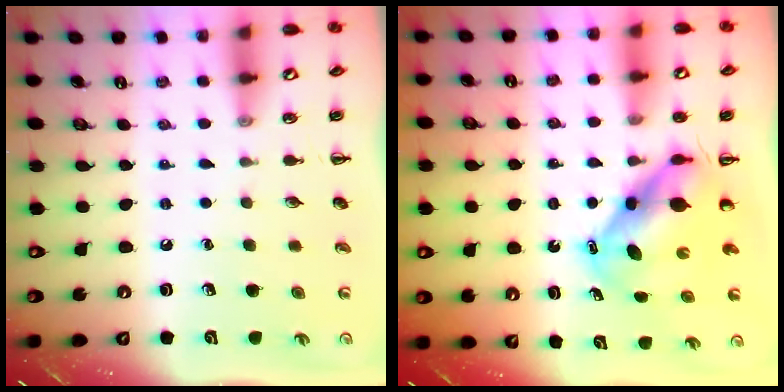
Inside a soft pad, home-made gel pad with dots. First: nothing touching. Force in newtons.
{"total": 6.4, "press": 6.2, "slide": 1.6}